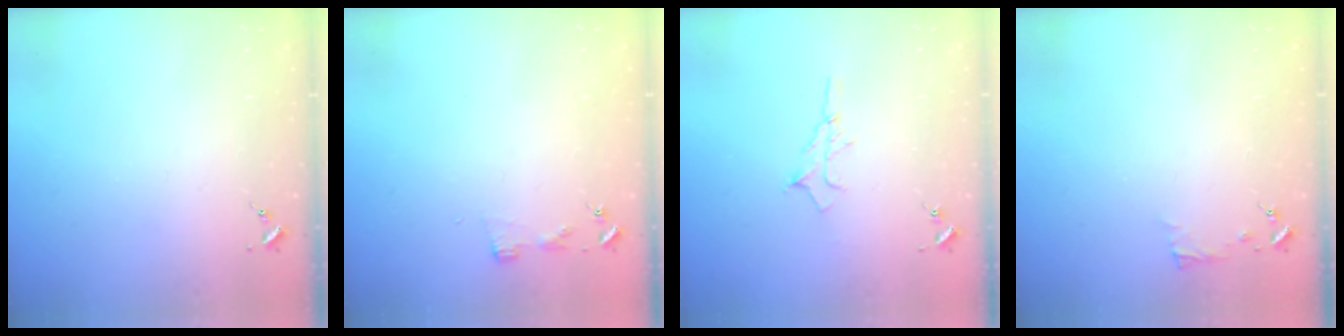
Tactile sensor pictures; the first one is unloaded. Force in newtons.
{"total": 2.9, "press": 2.9, "slide": 0.3}
{"total": 6.2, "press": 6.1, "slide": 0.8}
{"total": 3.8, "press": 3.7, "slide": 0.4}